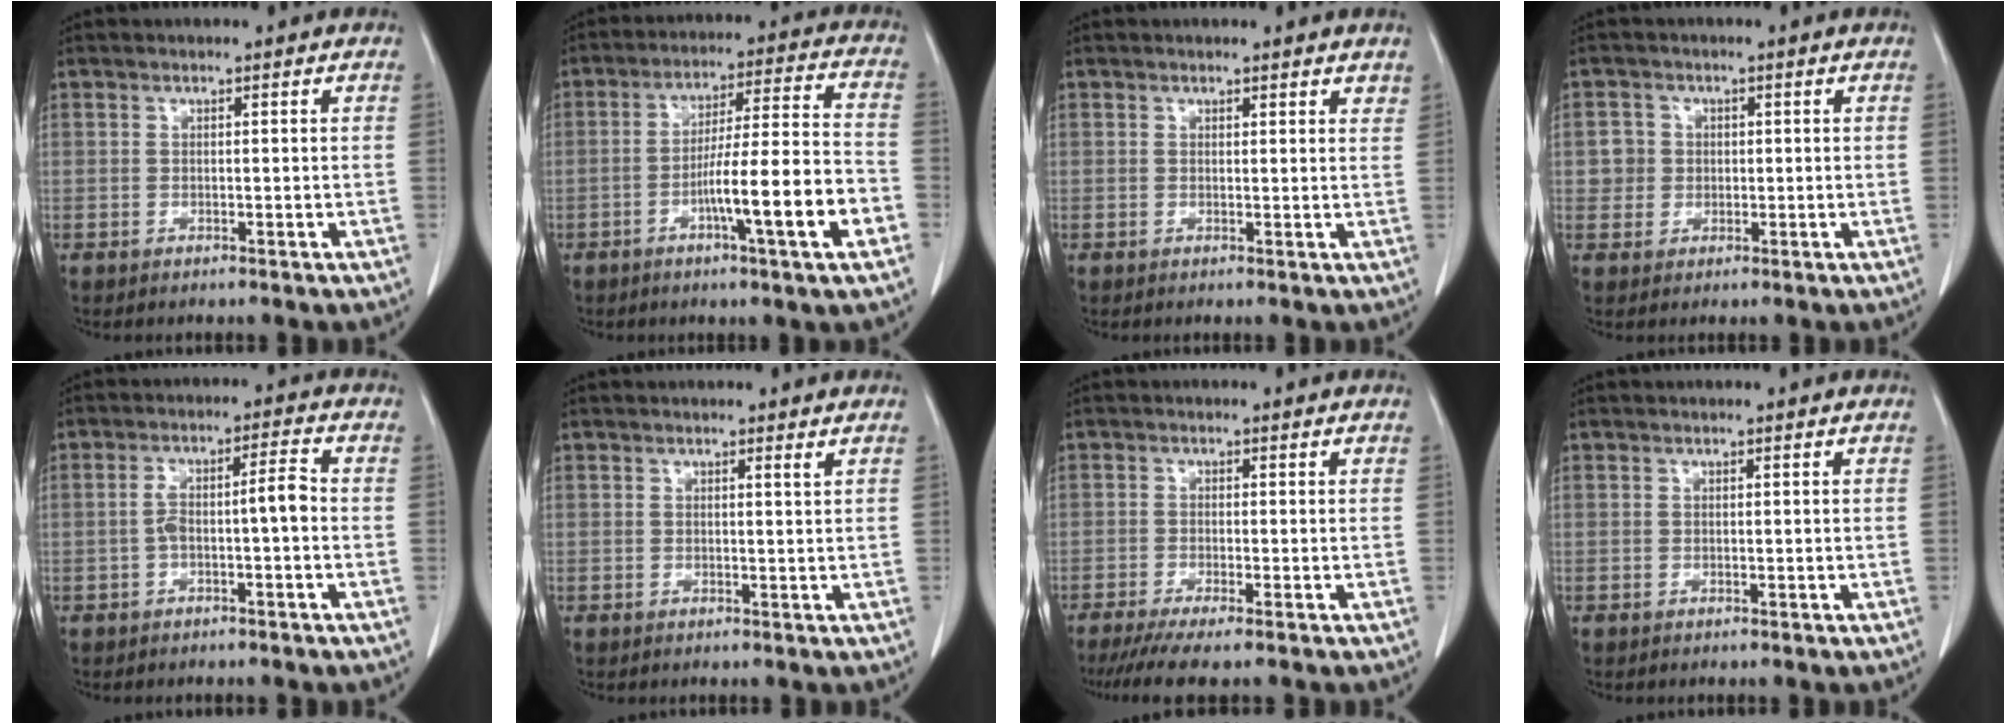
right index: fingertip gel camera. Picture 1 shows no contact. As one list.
[{"total": 13.9, "force": [-5.1, 0.1, 13.0], "torque": [-0.207, 0.005, -0.080]}, {"total": 2.4, "force": [2.1, 0.8, 0.7], "torque": [-0.003, -0.003, 0.016]}, {"total": 3.0, "force": [0.3, 3.0, 0.2], "torque": [0.009, 0.008, 0.005]}, {"total": 5.2, "force": [-1.1, 0.8, 5.0], "torque": [-0.093, 0.026, -0.014]}, {"total": 0.6, "force": [0.5, -0.1, 0.3], "torque": [-0.017, -0.006, 0.009]}, {"total": 5.7, "force": [-4.4, 0.0, 3.6], "torque": [-0.052, -0.013, -0.073]}, {"total": 0.0}]